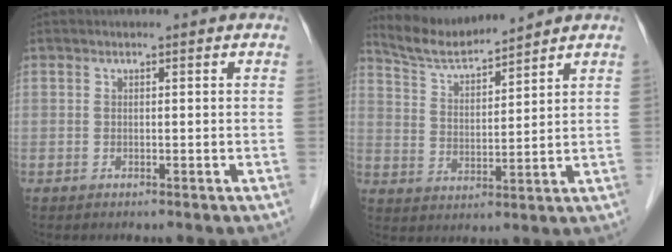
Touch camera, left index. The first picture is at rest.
{"total": 7.4, "force": [7.3, -0.1, 1.4], "torque": [-0.042, 0.010, 0.149]}